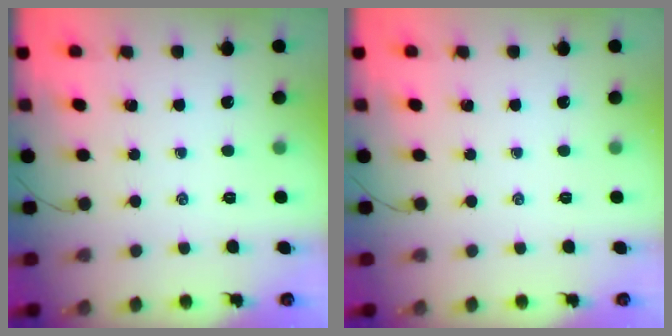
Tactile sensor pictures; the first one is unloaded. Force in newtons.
{"total": 0.0}